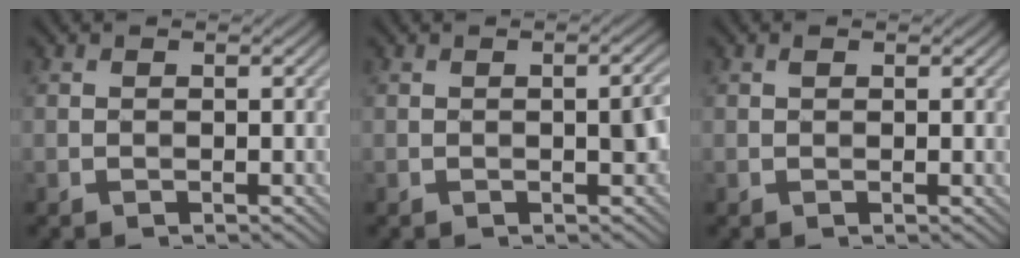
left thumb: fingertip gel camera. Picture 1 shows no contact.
{"total": 2.8, "force": [-0.3, 0.8, 2.6], "torque": [-0.034, 0.006, -0.005]}
{"total": 1.0, "force": [0.4, 0.4, 0.8], "torque": [-0.015, -0.003, 0.008]}